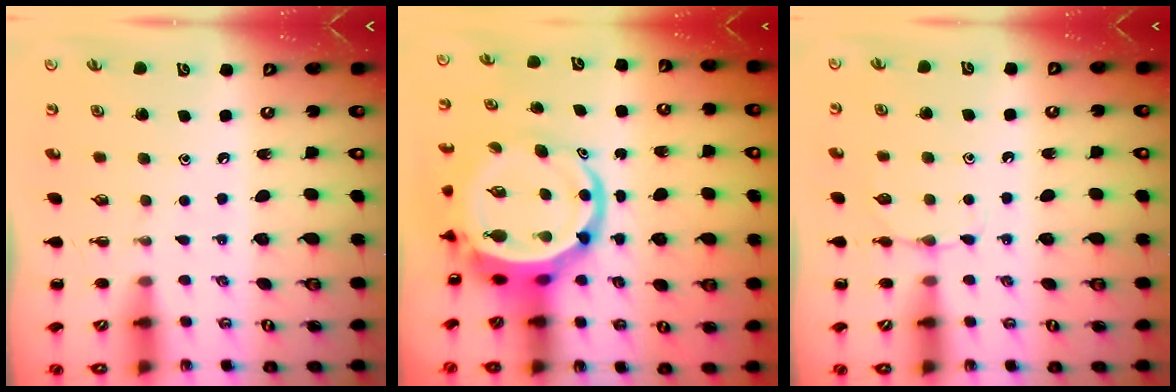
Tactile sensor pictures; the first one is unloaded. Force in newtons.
{"total": 10.5, "press": 10.1, "slide": 2.9}
{"total": 4.9, "press": 4.8, "slide": 1.3}